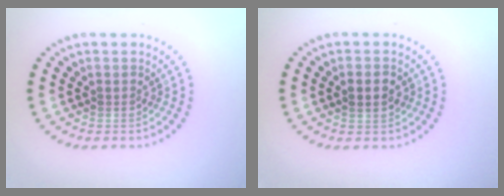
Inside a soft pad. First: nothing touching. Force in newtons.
{"total": 2.0, "press": 1.9, "slide": 0.4}